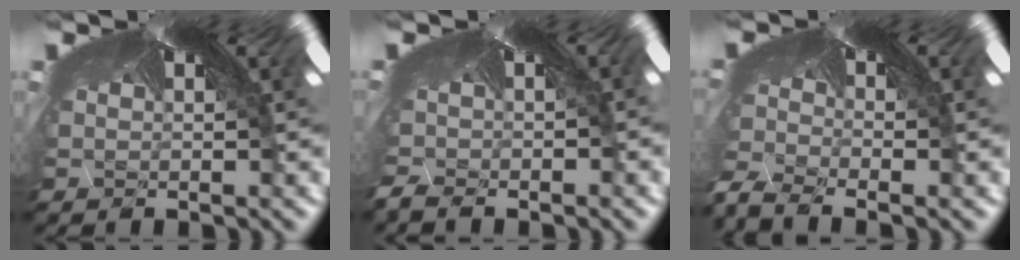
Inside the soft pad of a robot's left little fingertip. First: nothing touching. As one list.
[{"total": 3.3, "force": [-3.2, 0.0, -0.4], "torque": [-0.023, -0.037, -0.025]}, {"total": 7.4, "force": [-7.2, 0.5, 1.5], "torque": [-0.036, -0.078, -0.085]}]